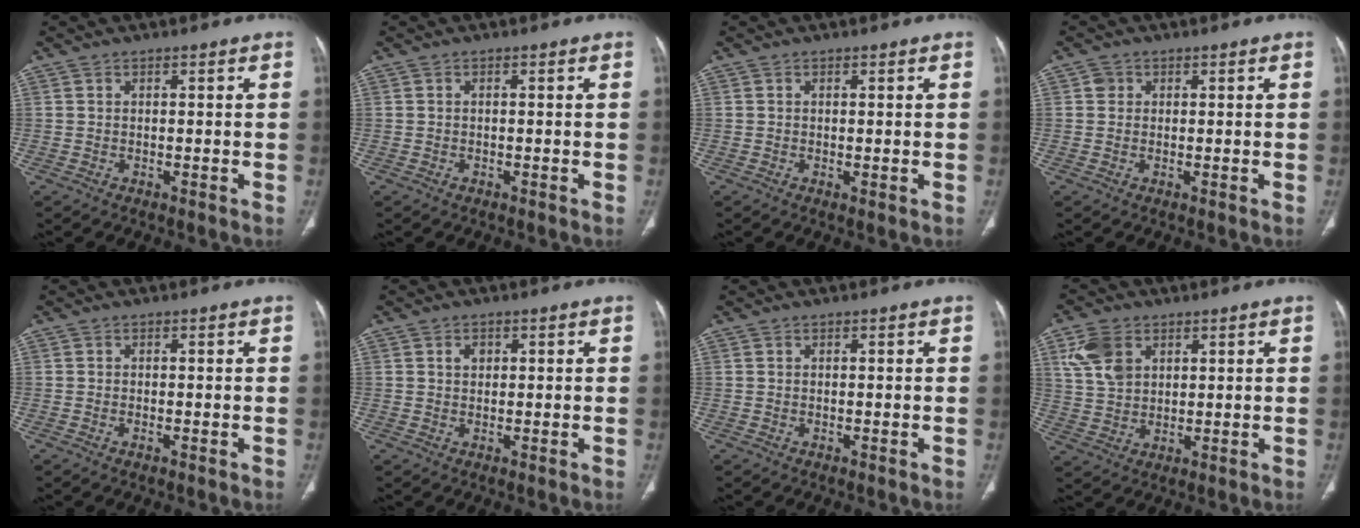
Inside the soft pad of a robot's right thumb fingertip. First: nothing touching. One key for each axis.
{"total": 0.7, "fx": -0.4, "fy": 0.5, "fz": 0.3, "tx": -0.006, "ty": 0.003, "tz": -0.009}
{"total": 0.7, "fx": 0.0, "fy": 0.2, "fz": 0.6, "tx": -0.016, "ty": -0.005, "tz": 0.001}
{"total": 1.4, "fx": 0.4, "fy": 1.3, "fz": 0.4, "tx": 0.002, "ty": 0.001, "tz": 0.004}
{"total": 0.6, "fx": -0.3, "fy": 0.2, "fz": 0.5, "tx": -0.011, "ty": -0.001, "tz": -0.006}
{"total": 1.7, "fx": 0.6, "fy": 1.3, "fz": 0.9, "tx": -0.009, "ty": 0.000, "tz": 0.009}
{"total": 0.0}
{"total": 7.9, "fx": 3.4, "fy": 5.4, "fz": 4.6, "tx": -0.079, "ty": -0.006, "tz": 0.076}